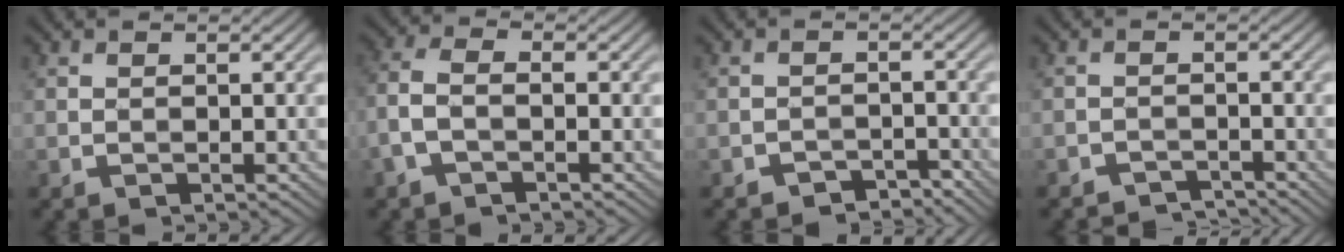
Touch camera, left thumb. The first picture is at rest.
{"total": 3.4, "force": [-1.4, 1.5, 2.8], "torque": [-0.069, 0.006, -0.040]}
{"total": 2.8, "force": [-2.5, 1.0, 0.8], "torque": [-0.006, 0.008, -0.040]}
{"total": 2.6, "force": [-2.5, 0.5, 0.4], "torque": [0.000, 0.003, -0.046]}